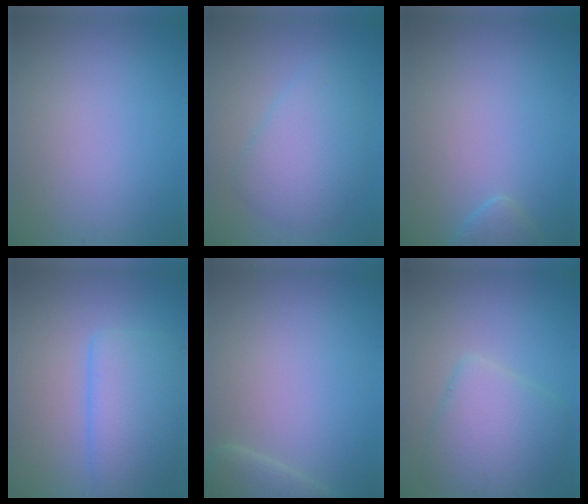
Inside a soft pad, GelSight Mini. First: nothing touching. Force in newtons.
{"total": 4.7, "press": 4.7, "slide": 0.3}
{"total": 1.6, "press": 1.6, "slide": 0.1}
{"total": 5.9, "press": 5.9, "slide": 0.5}
{"total": 2.2, "press": 2.2, "slide": 0.3}
{"total": 5.2, "press": 5.2, "slide": 0.2}